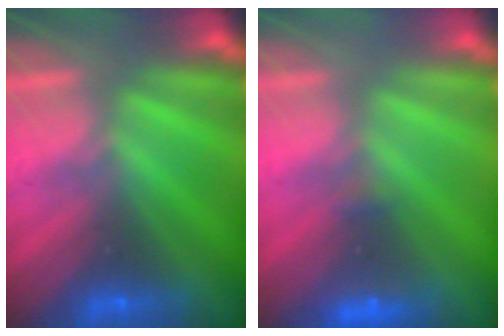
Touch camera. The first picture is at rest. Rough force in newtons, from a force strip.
{"total": 1.7}